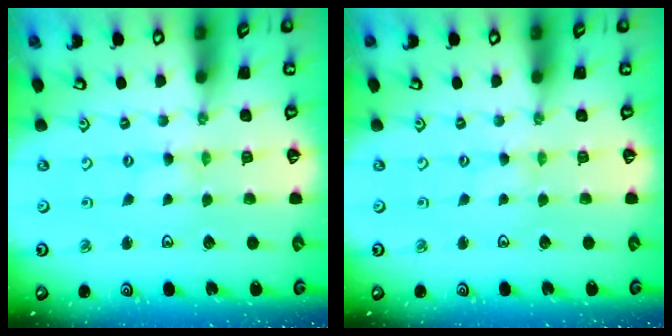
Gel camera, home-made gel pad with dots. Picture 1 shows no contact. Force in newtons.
{"total": 0.0}